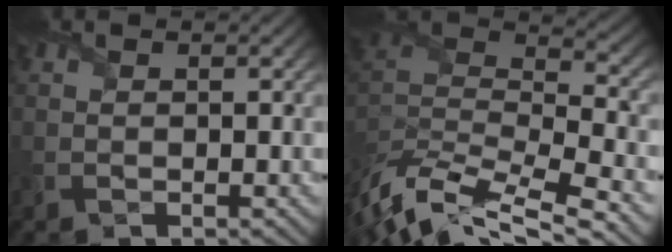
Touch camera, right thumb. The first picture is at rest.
{"total": 11.8, "force": [-7.4, 2.8, 8.7], "torque": [-0.189, 0.005, -0.129]}